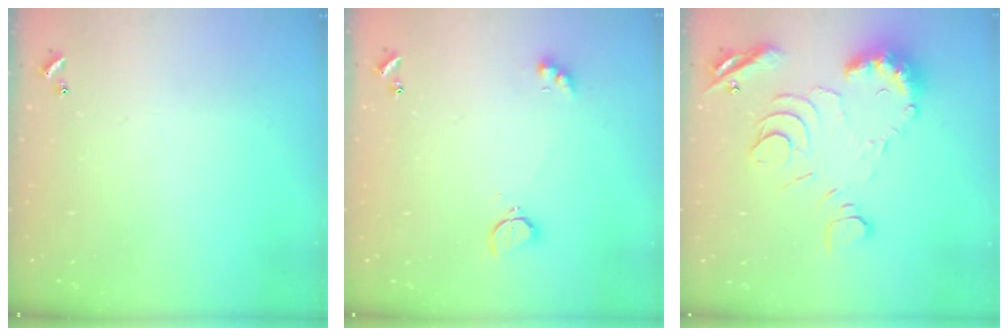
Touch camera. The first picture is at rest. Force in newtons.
{"total": 2.8, "press": 2.7, "slide": 0.6}
{"total": 11.6, "press": 11.5, "slide": 1.2}